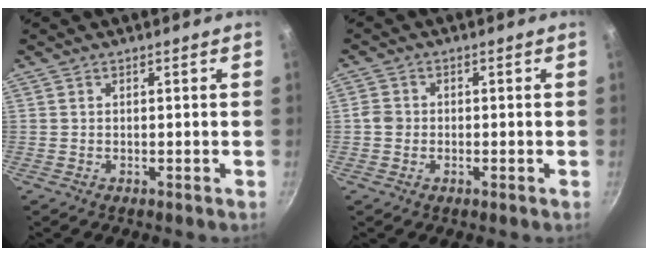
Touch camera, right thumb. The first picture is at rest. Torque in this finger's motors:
{"motor_torque": [0.52, 0.31, 0.05, -0.16, 0.00]}